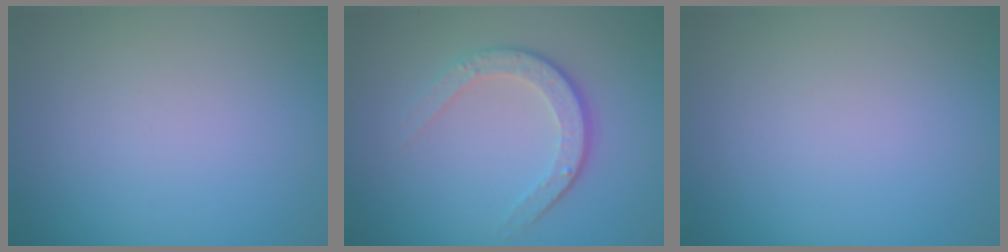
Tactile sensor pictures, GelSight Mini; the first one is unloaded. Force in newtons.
{"total": 3.6, "press": 2.7, "slide": 2.5}
{"total": 0.0}